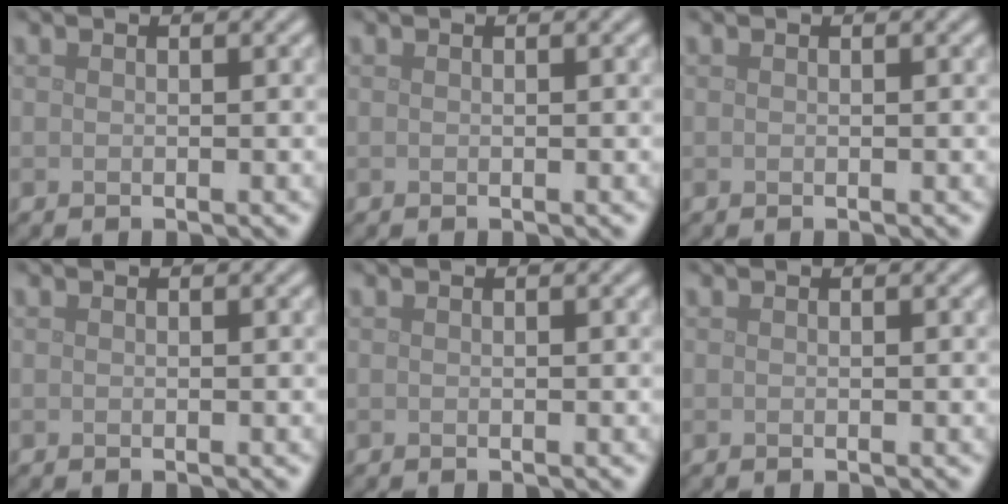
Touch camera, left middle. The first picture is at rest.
{"total": 0.0}
{"total": 0.0}
{"total": 0.0}
{"total": 0.0}
{"total": 0.0}